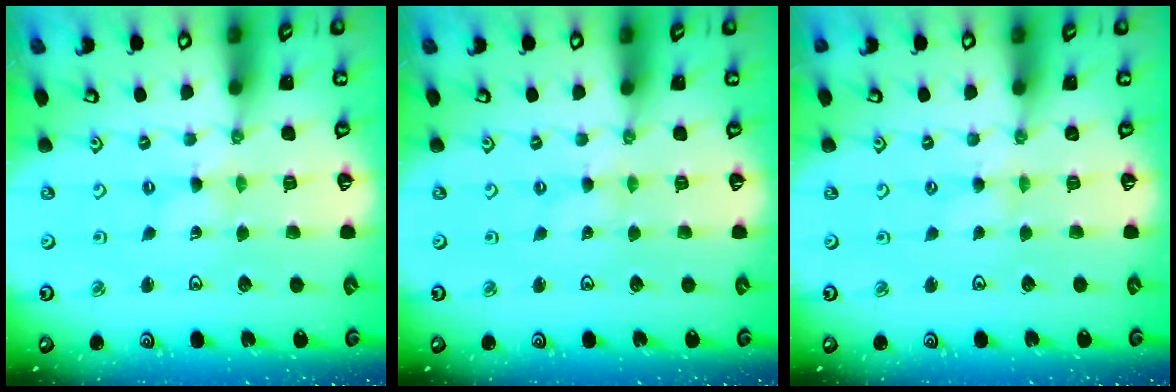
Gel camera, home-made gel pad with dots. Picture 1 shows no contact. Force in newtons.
{"total": 1.2, "press": 1.1, "slide": 0.3}
{"total": 2.5, "press": 2.4, "slide": 0.4}